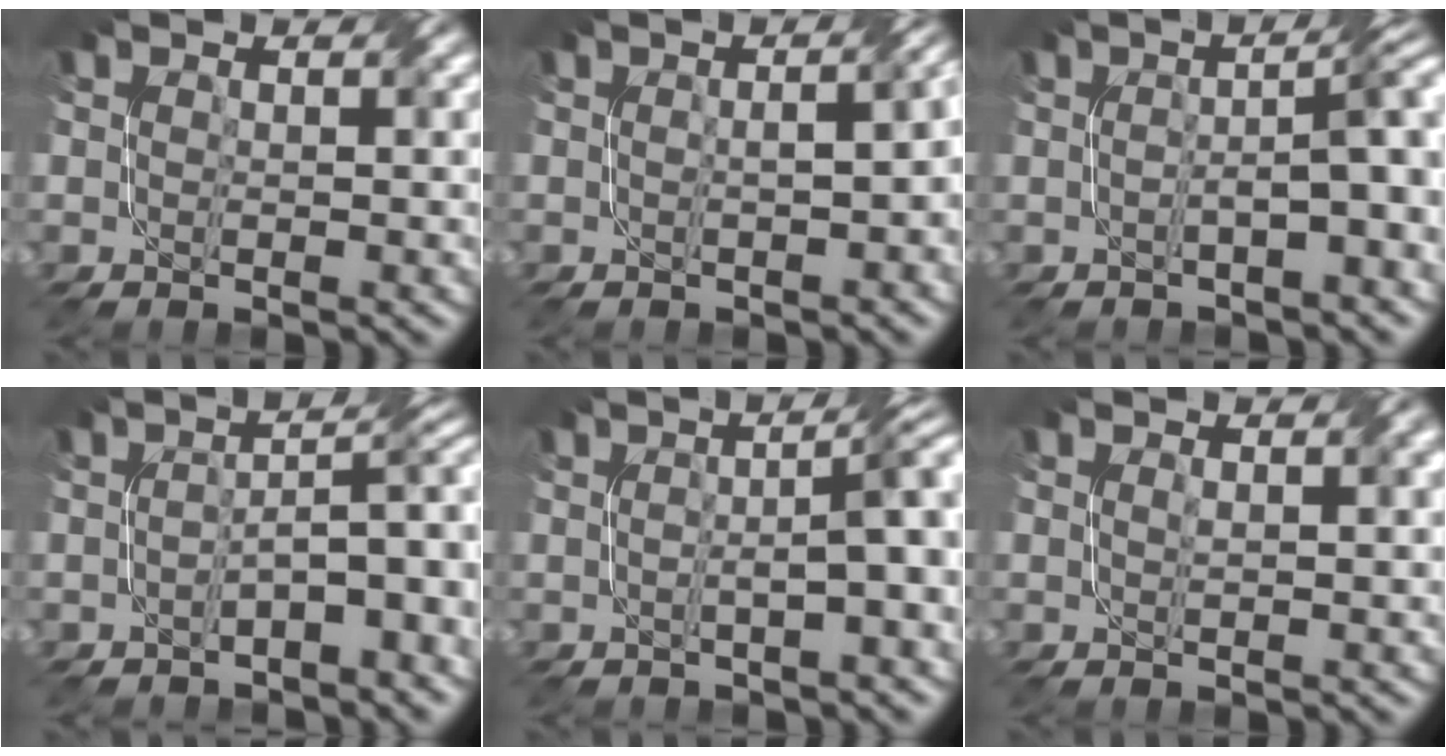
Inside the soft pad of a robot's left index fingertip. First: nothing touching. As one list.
[{"total": 5.8, "force": [-0.4, 2.6, 5.2], "torque": [-0.042, 0.004, -0.007]}, {"total": 5.0, "force": [-0.4, 1.0, 4.9], "torque": [-0.066, 0.015, -0.009]}, {"total": 5.2, "force": [-1.4, 1.7, 4.7], "torque": [-0.061, 0.010, -0.028]}, {"total": 5.4, "force": [0.2, 1.1, 5.3], "torque": [-0.062, 0.015, 0.002]}, {"total": 1.0, "force": [0.5, 0.0, 0.9], "torque": [-0.015, 0.006, 0.006]}]